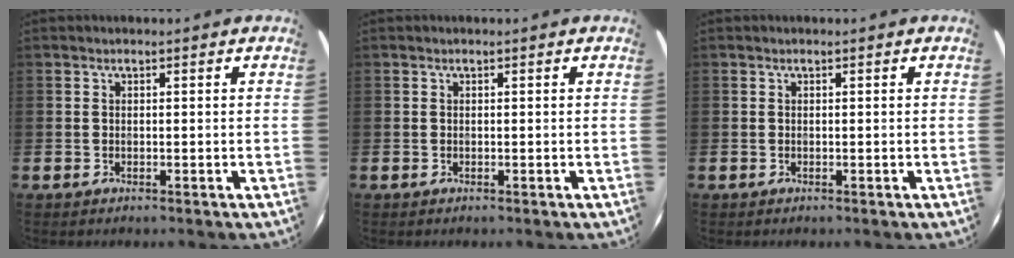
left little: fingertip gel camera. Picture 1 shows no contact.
{"total": 0.0}
{"total": 0.0}